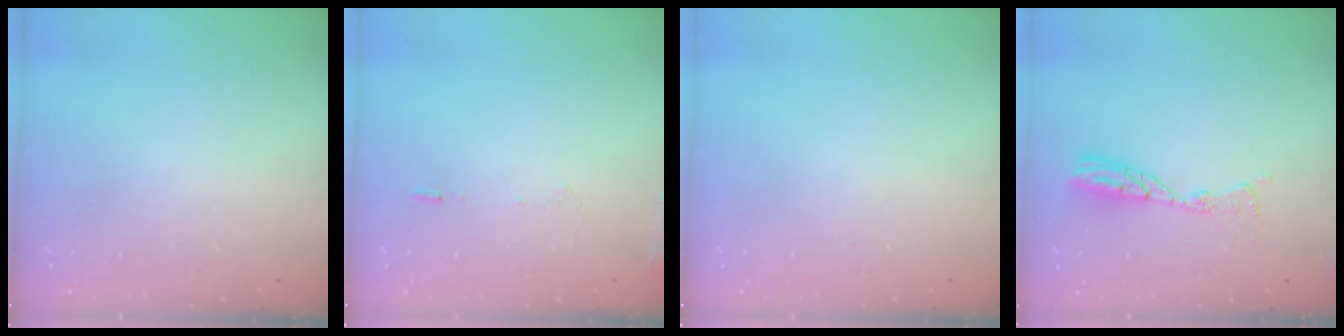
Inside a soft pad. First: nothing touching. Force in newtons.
{"total": 6.4, "press": 6.2, "slide": 1.5}
{"total": 0.0}
{"total": 9.7, "press": 9.7, "slide": 0.9}